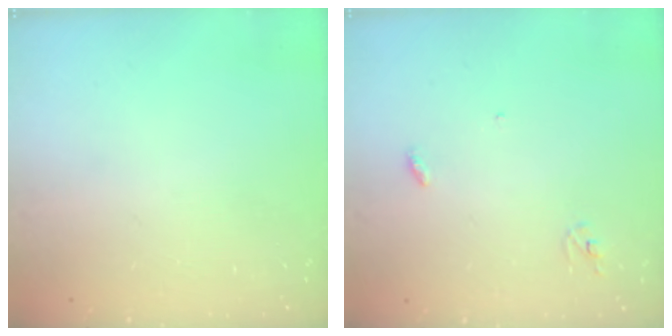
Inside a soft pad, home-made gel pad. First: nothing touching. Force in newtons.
{"total": 2.9, "press": 2.9, "slide": 0.2}